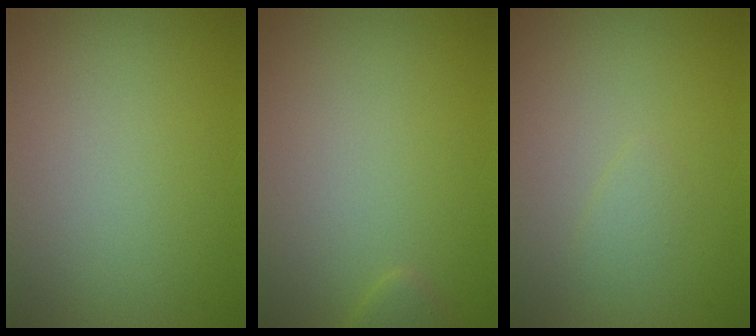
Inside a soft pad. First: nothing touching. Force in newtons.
{"total": 0.8, "press": 0.8, "slide": 0.0}
{"total": 0.8, "press": 0.8, "slide": 0.0}